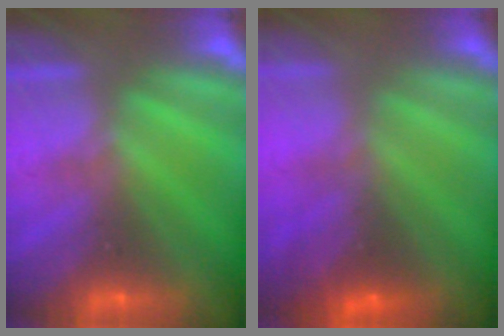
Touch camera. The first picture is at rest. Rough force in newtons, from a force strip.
{"total": 2.9}